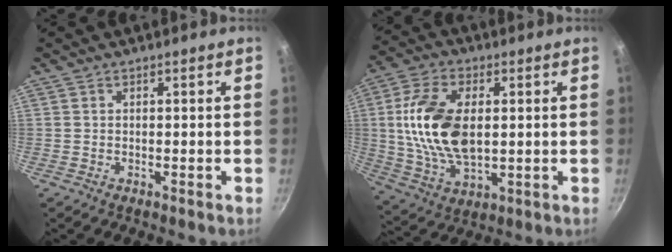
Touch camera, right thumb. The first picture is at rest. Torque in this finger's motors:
{"motor_torque": [2.23, 2.28, 1.83, -0.18, 0.57]}